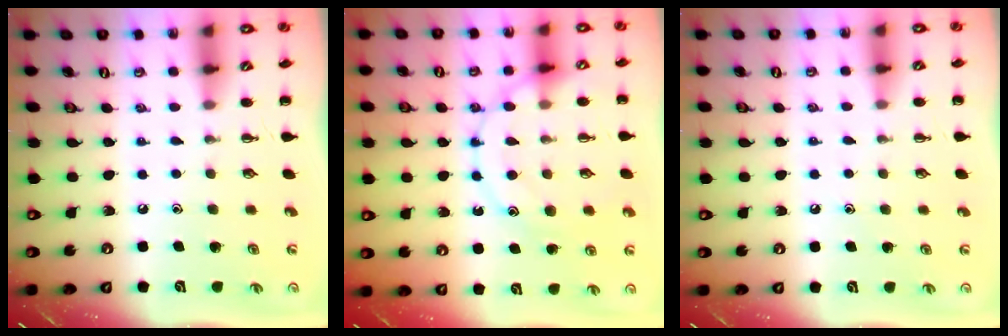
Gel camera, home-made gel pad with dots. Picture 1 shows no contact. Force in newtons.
{"total": 12.6, "press": 12.6, "slide": 0.9}
{"total": 4.7, "press": 4.5, "slide": 1.6}